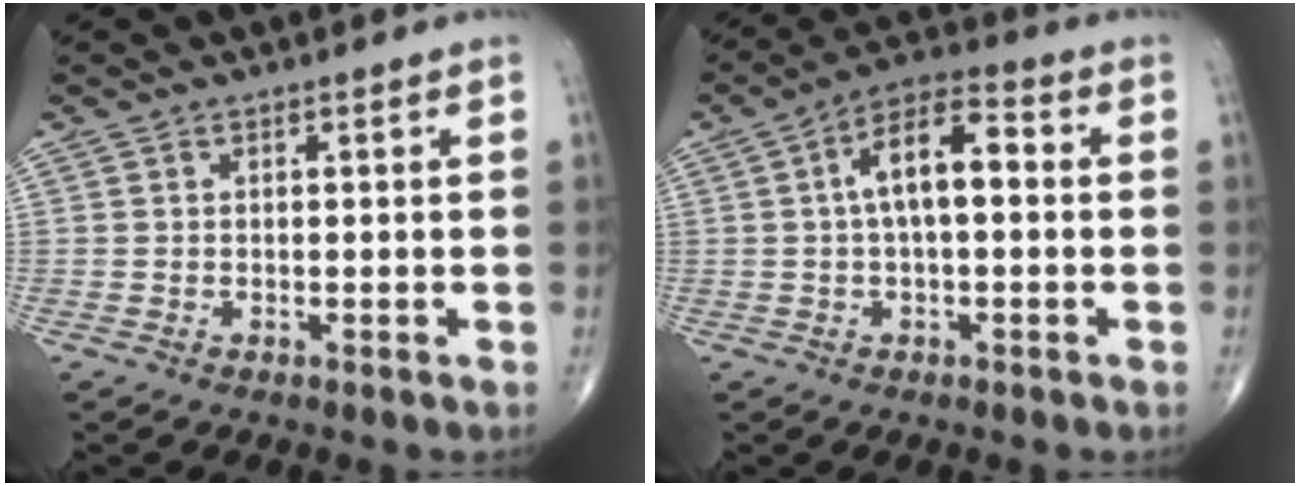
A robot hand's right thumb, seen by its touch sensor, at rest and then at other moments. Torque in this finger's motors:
{"motor_torque": [1.54, 2.83, 0.49, -0.05, 0.05]}